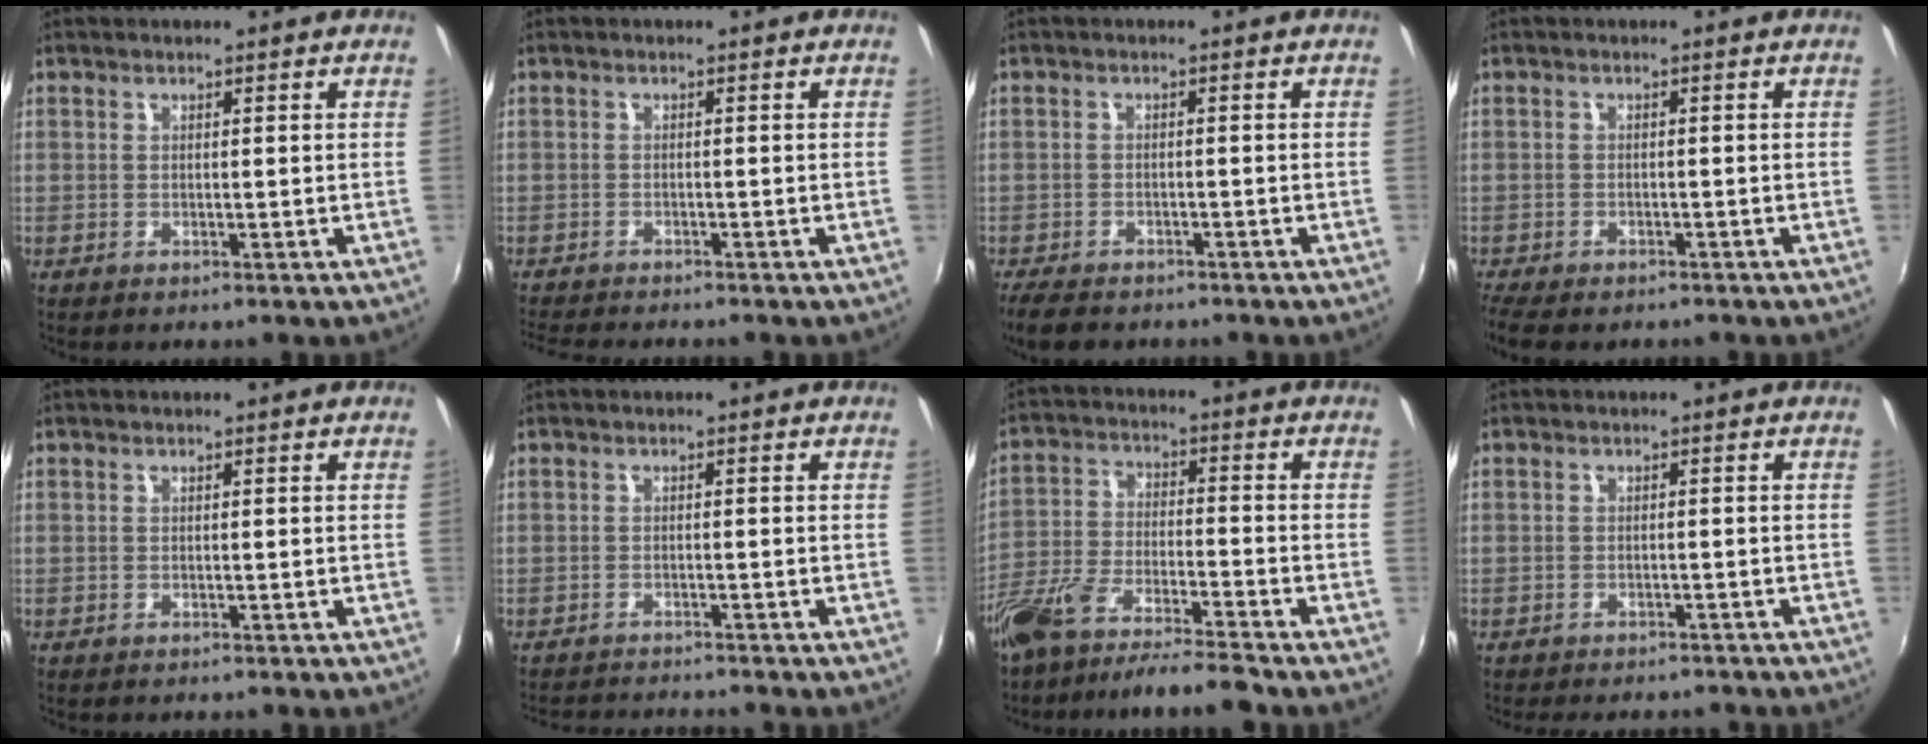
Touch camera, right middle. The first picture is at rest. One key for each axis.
{"total": 5.2, "fx": -4.8, "fy": 0.4, "fz": 1.9, "tx": -0.049, "ty": -0.020, "tz": -0.084}
{"total": 6.7, "fx": -5.5, "fy": 2.6, "fz": 2.8, "tx": -0.074, "ty": -0.022, "tz": -0.094}
{"total": 6.9, "fx": -5.6, "fy": 2.4, "fz": 3.2, "tx": -0.083, "ty": -0.031, "tz": -0.094}
{"total": 0.6, "fx": -0.6, "fy": 0.2, "fz": 0.1, "tx": -0.003, "ty": -0.001, "tz": -0.009}
{"total": 6.4, "fx": -6.2, "fy": 0.6, "fz": 1.7, "tx": -0.047, "ty": -0.010, "tz": -0.096}
{"total": 12.0, "fx": -10.3, "fy": 0.9, "fz": 6.1, "tx": -0.135, "ty": -0.014, "tz": -0.190}
{"total": 6.1, "fx": -5.3, "fy": 2.3, "fz": 2.0, "tx": -0.052, "ty": -0.004, "tz": -0.073}